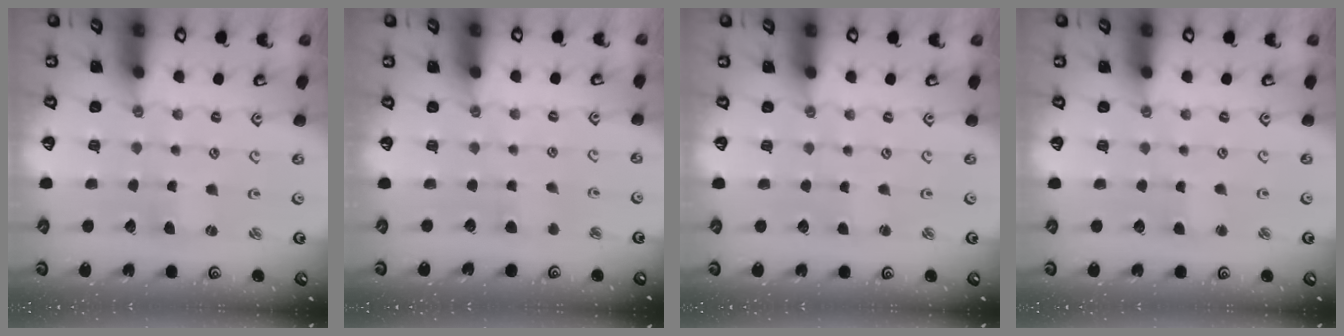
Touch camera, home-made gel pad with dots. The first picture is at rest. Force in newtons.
{"total": 4.0, "press": 4.0, "slide": 0.6}
{"total": 0.9, "press": 0.9, "slide": 0.0}
{"total": 2.3, "press": 2.3, "slide": 0.4}